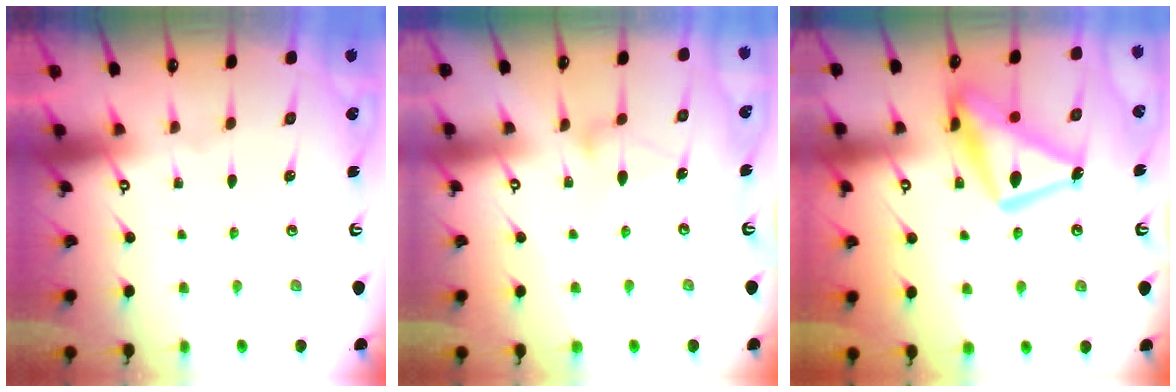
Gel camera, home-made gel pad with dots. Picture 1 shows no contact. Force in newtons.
{"total": 7.4, "press": 7.4, "slide": 0.5}
{"total": 16.3, "press": 16.2, "slide": 1.5}